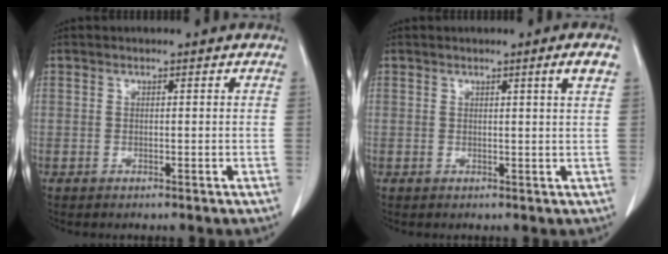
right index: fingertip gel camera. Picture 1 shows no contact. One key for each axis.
{"total": 2.4, "fx": 1.2, "fy": -0.7, "fz": 2.0, "tx": -0.027, "ty": -0.007, "tz": 0.018}